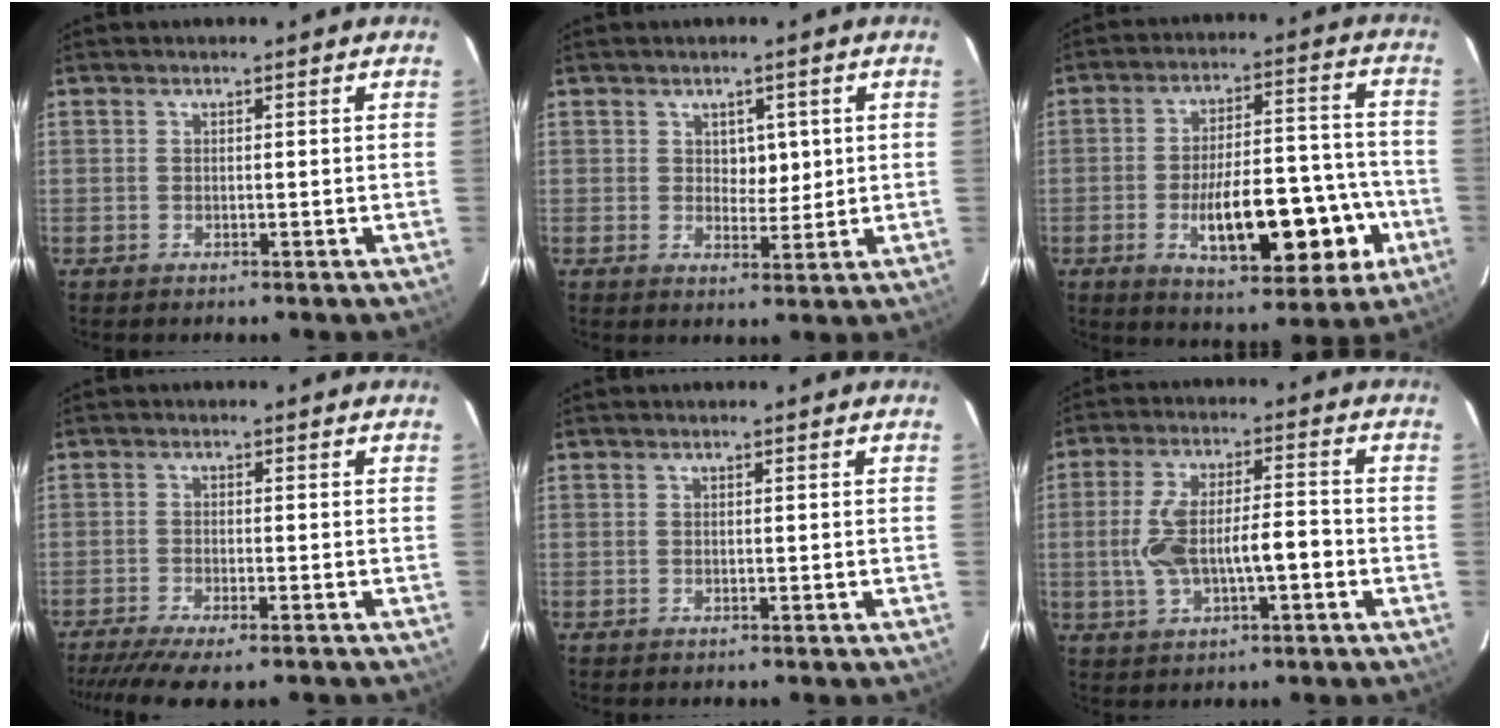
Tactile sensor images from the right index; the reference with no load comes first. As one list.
[{"total": 3.5, "force": [1.0, 2.3, 2.4], "torque": [-0.027, 0.000, 0.019]}, {"total": 16.4, "force": [-5.4, 5.7, 14.5], "torque": [-0.215, 0.018, -0.070]}, {"total": 11.6, "force": [-9.7, 1.8, 6.2], "torque": [-0.093, -0.020, -0.144]}, {"total": 0.0}, {"total": 9.8, "force": [-1.7, 3.1, 9.1], "torque": [-0.182, 0.022, -0.023]}]